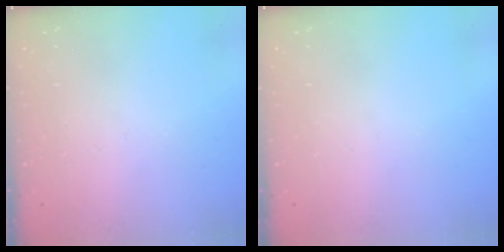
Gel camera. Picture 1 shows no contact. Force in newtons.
{"total": 0.0}